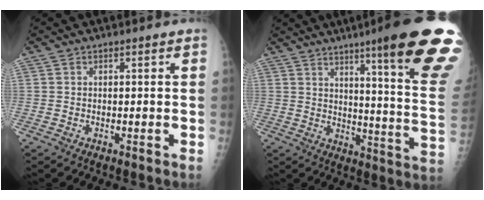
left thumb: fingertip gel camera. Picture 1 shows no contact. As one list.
[{"total": 24.6, "force": [15.5, 1.8, 19.1], "torque": [-0.215, -0.083, 0.204]}]